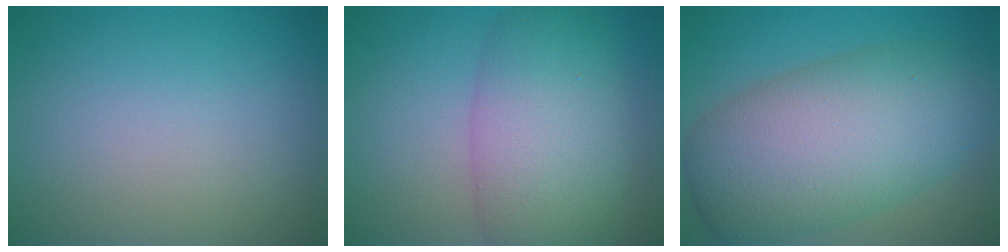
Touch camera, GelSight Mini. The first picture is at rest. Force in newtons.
{"total": 7.7, "press": 7.6, "slide": 0.6}
{"total": 11.1, "press": 11.0, "slide": 0.5}